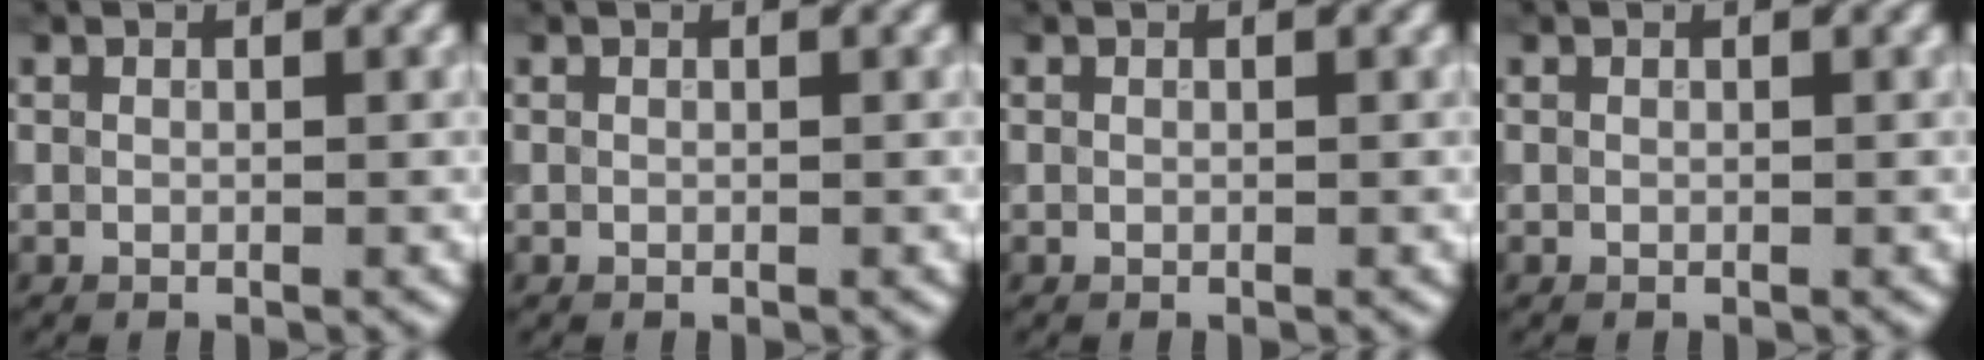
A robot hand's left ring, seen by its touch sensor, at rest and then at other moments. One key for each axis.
{"total": 0.0}
{"total": 0.0}
{"total": 0.0}